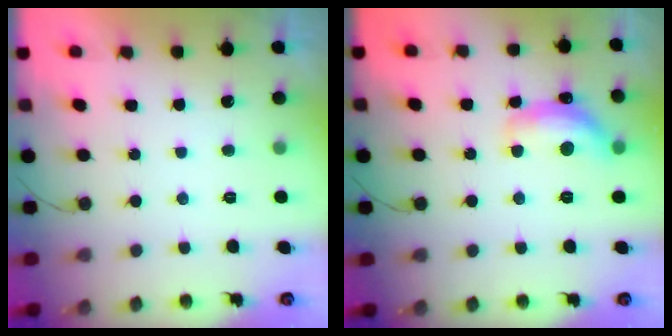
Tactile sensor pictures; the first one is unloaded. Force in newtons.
{"total": 14.2, "press": 14.2, "slide": 1.0}